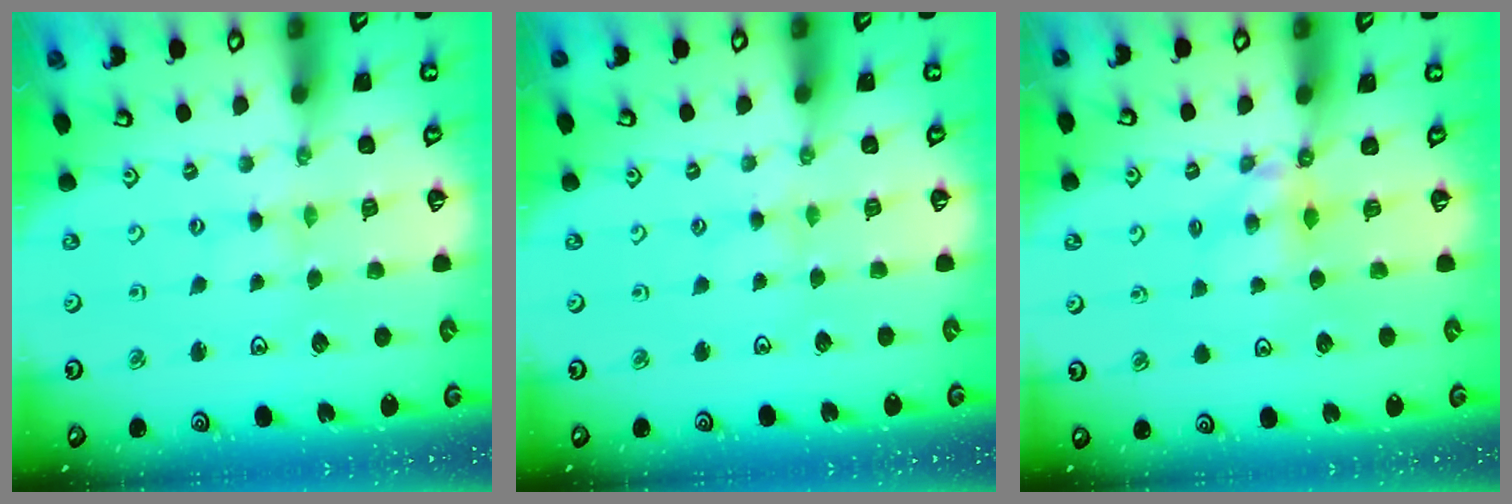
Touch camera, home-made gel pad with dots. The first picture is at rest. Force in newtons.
{"total": 1.7, "press": 1.6, "slide": 0.3}
{"total": 5.4, "press": 5.4, "slide": 0.4}